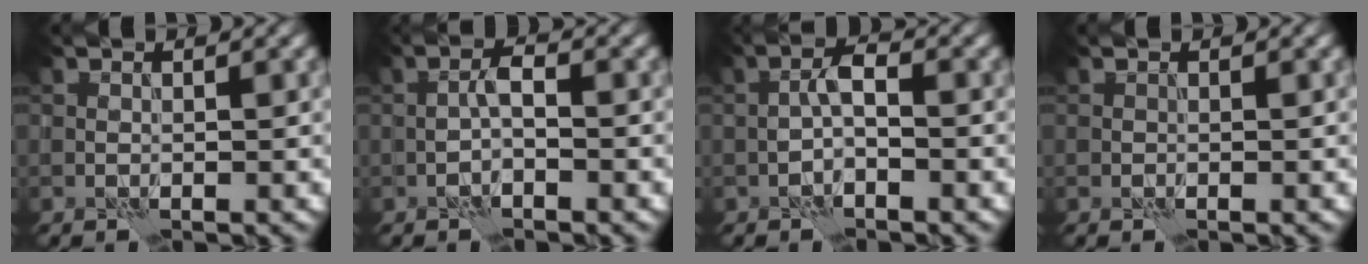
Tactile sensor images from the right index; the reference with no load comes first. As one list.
[{"total": 1.8, "force": [-0.7, 0.5, 1.5], "torque": [-0.026, 0.010, -0.017]}, {"total": 2.3, "force": [-0.7, 0.8, 2.0], "torque": [-0.034, 0.012, -0.020]}, {"total": 0.0}]